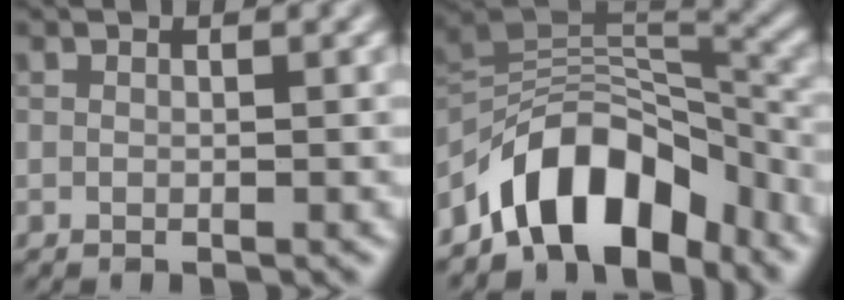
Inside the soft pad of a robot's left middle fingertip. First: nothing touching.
{"total": 9.2, "force": [-6.2, 4.5, 5.1], "torque": [-0.058, 0.012, -0.117]}